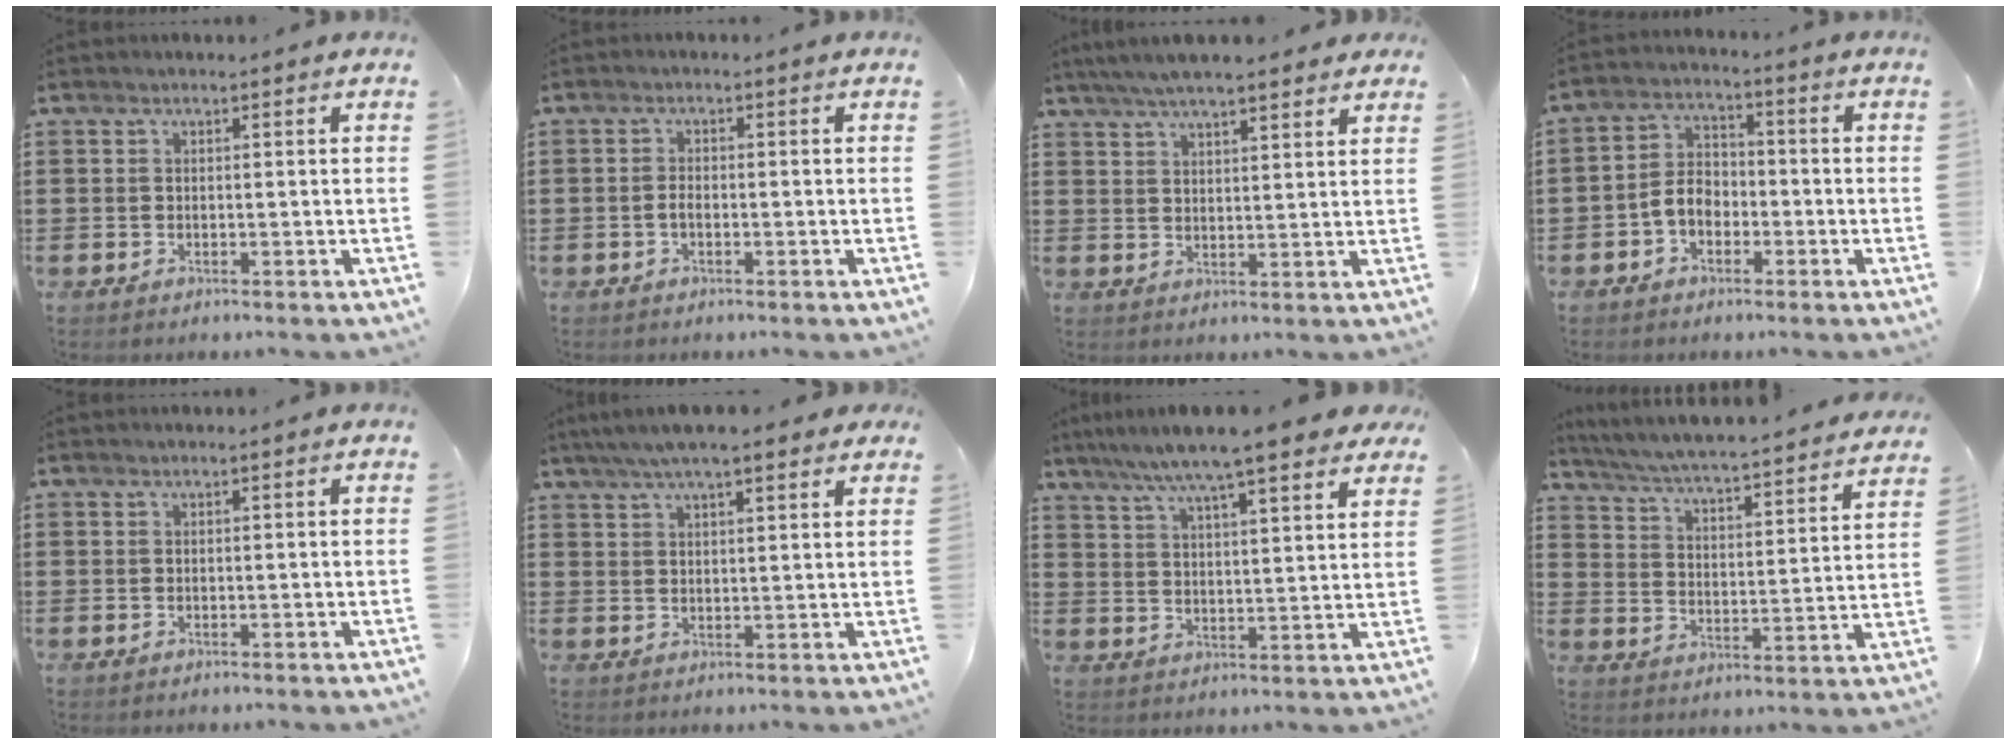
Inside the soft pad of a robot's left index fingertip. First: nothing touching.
{"total": 1.5, "force": [-0.5, 0.6, 1.3], "torque": [-0.034, -0.002, -0.012]}
{"total": 5.1, "force": [4.5, 0.6, 2.3], "torque": [-0.057, -0.006, 0.082]}
{"total": 4.8, "force": [-2.1, 3.3, 2.8], "torque": [-0.068, 0.009, -0.045]}
{"total": 0.0}
{"total": 5.6, "force": [4.4, 0.9, 3.2], "torque": [-0.073, 0.001, 0.078]}
{"total": 7.9, "force": [6.7, 0.1, 4.1], "torque": [-0.106, -0.024, 0.113]}
{"total": 4.3, "force": [4.1, -0.7, 1.1], "torque": [-0.045, -0.040, 0.060]}